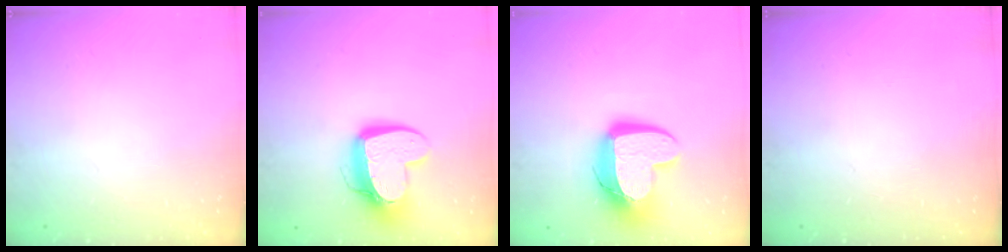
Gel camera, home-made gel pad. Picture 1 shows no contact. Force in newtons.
{"total": 13.7, "press": 13.7, "slide": 1.3}
{"total": 15.1, "press": 15.0, "slide": 1.4}
{"total": 0.0}